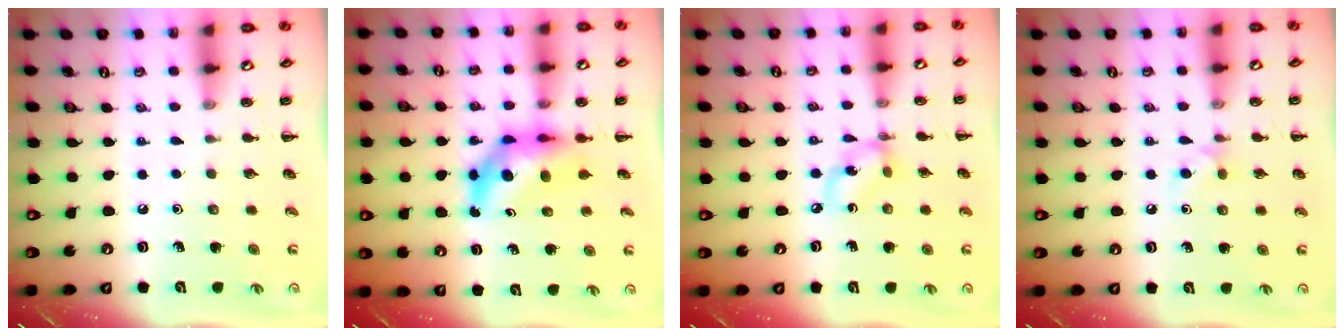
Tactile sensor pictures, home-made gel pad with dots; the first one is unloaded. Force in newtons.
{"total": 6.4, "press": 6.1, "slide": 1.9}
{"total": 6.5, "press": 6.3, "slide": 1.5}
{"total": 6.1, "press": 5.8, "slide": 2.1}